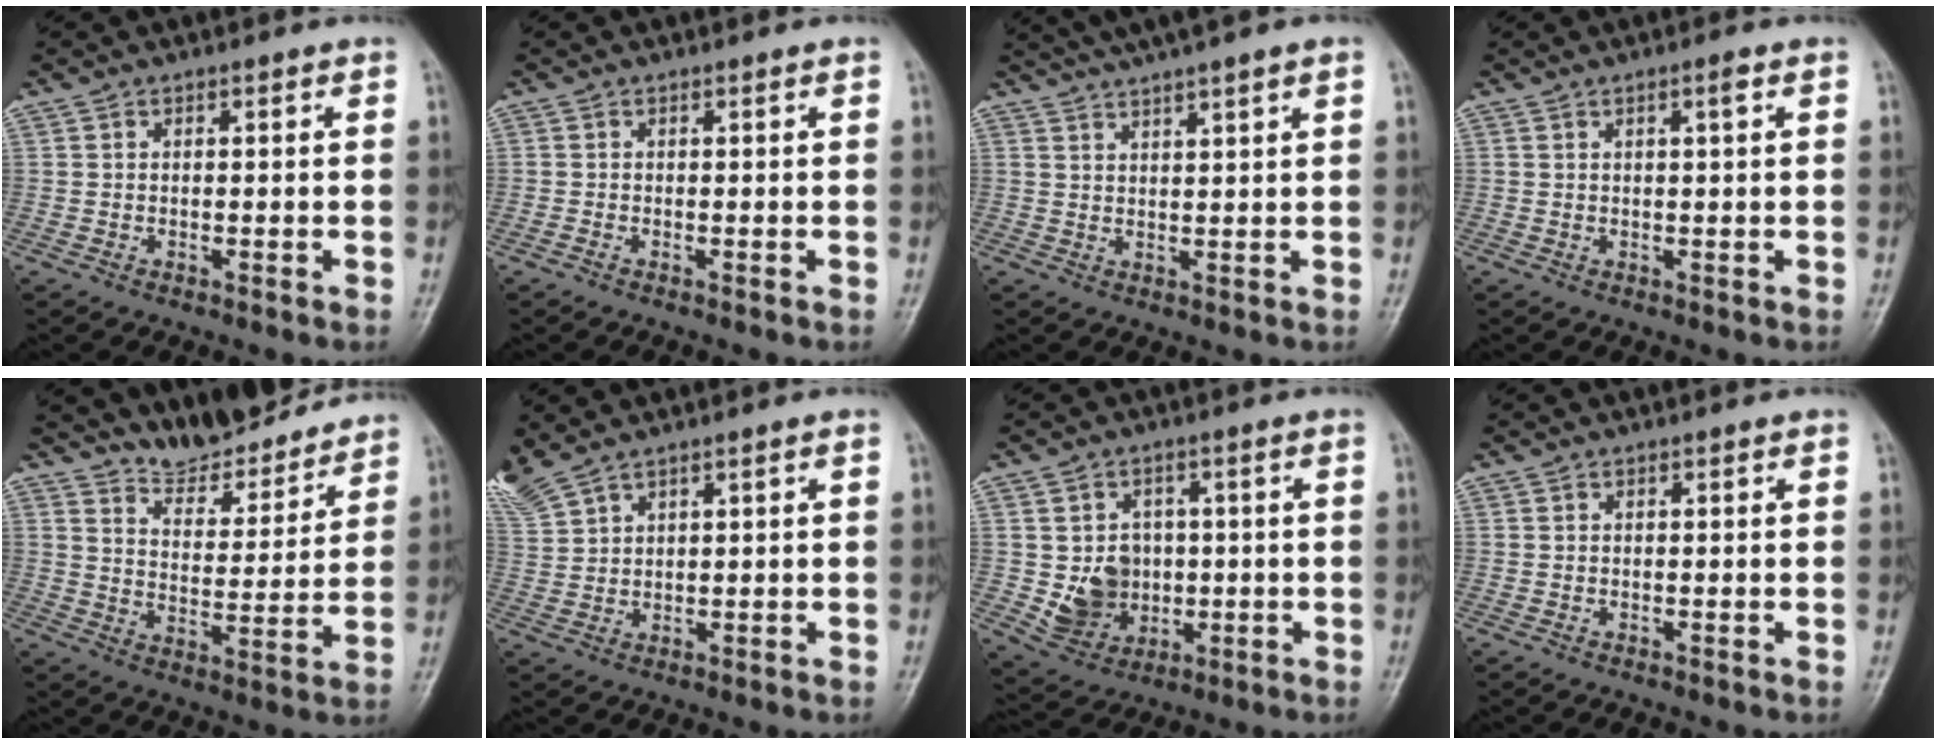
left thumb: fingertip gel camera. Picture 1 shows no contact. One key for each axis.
{"total": 0.0}
{"total": 8.0, "fx": 6.1, "fy": 0.4, "fz": 5.2, "tx": -0.079, "ty": 0.017, "tz": 0.097}
{"total": 1.7, "fx": 0.7, "fy": 0.2, "fz": 1.5, "tx": -0.026, "ty": 0.000, "tz": 0.011}
{"total": 11.6, "fx": 11.1, "fy": 2.7, "fz": 2.3, "tx": -0.016, "ty": -0.079, "tz": 0.177}
{"total": 6.6, "fx": 5.1, "fy": 2.3, "fz": 3.5, "tx": -0.096, "ty": 0.000, "tz": 0.123}
{"total": 8.9, "fx": -0.3, "fy": 7.7, "fz": 4.3, "tx": -0.033, "ty": 0.000, "tz": 0.009}
{"total": 0.0}